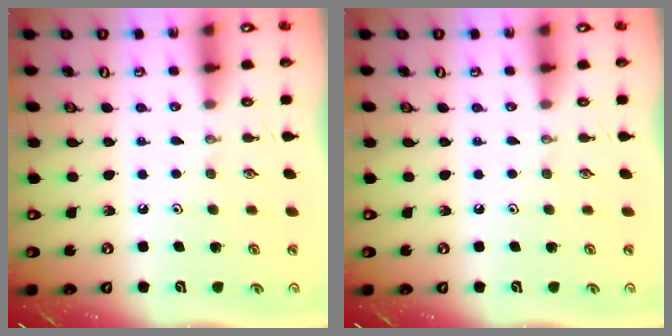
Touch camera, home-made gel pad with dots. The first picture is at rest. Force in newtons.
{"total": 0.0}